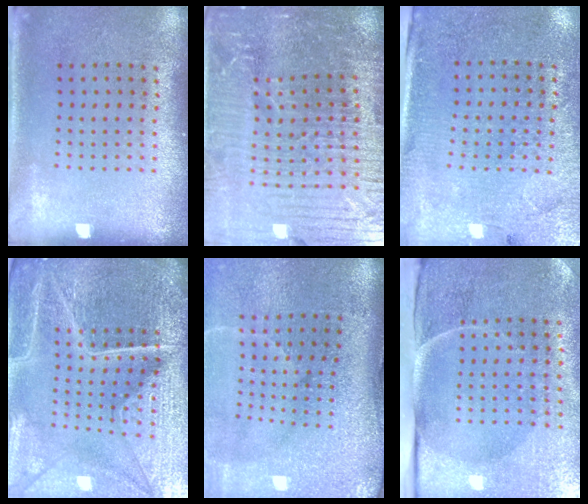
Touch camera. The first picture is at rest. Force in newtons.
{"total": 5.9, "press": 5.3, "slide": 2.6}
{"total": 2.9, "press": 2.7, "slide": 1.1}
{"total": 6.2, "press": 5.6, "slide": 2.7}
{"total": 4.8, "press": 3.8, "slide": 3.0}
{"total": 4.9, "press": 3.9, "slide": 3.0}